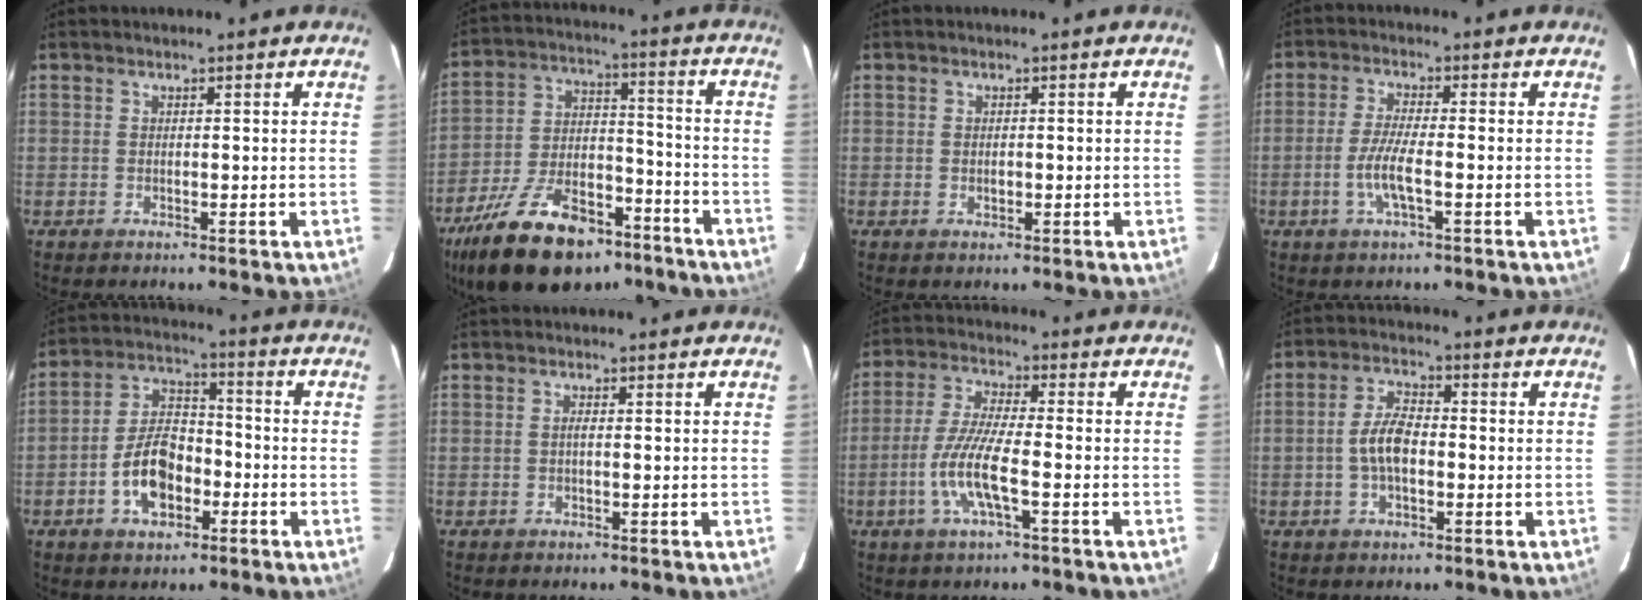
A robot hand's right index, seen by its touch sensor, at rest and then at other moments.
{"total": 22.6, "force": [-15.4, 10.5, 12.8], "torque": [-0.249, -0.004, -0.242]}
{"total": 1.0, "force": [-0.1, 0.9, 0.4], "torque": [-0.005, 0.001, 0.001]}
{"total": 5.2, "force": [-1.8, 0.5, 4.8], "torque": [-0.099, -0.006, -0.036]}
{"total": 10.3, "force": [-4.0, 6.0, 7.4], "torque": [-0.148, 0.021, -0.064]}
{"total": 0.6, "force": [-0.1, -0.1, 0.6], "torque": [-0.009, 0.003, -0.005]}
{"total": 8.9, "force": [-3.1, 1.2, 8.3], "torque": [-0.175, -0.005, -0.061]}
{"total": 5.9, "force": [-1.0, 2.8, 5.1], "torque": [-0.102, 0.011, -0.018]}